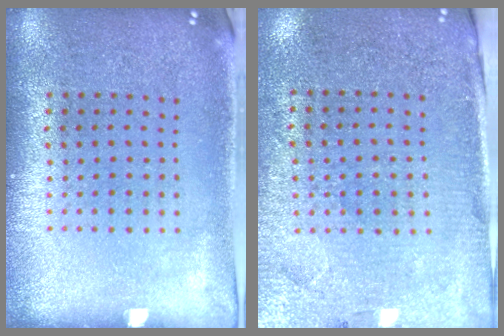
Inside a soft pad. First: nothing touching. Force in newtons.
{"total": 3.0, "press": 2.8, "slide": 0.9}